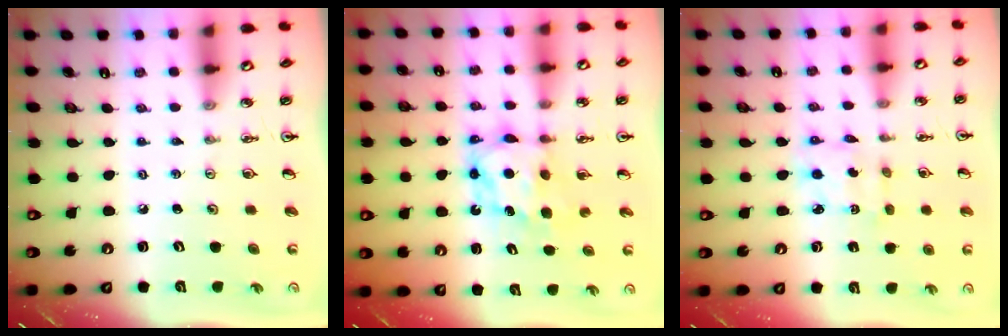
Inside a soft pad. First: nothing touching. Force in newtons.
{"total": 6.1, "press": 6.1, "slide": 0.3}
{"total": 2.4, "press": 2.4, "slide": 0.2}